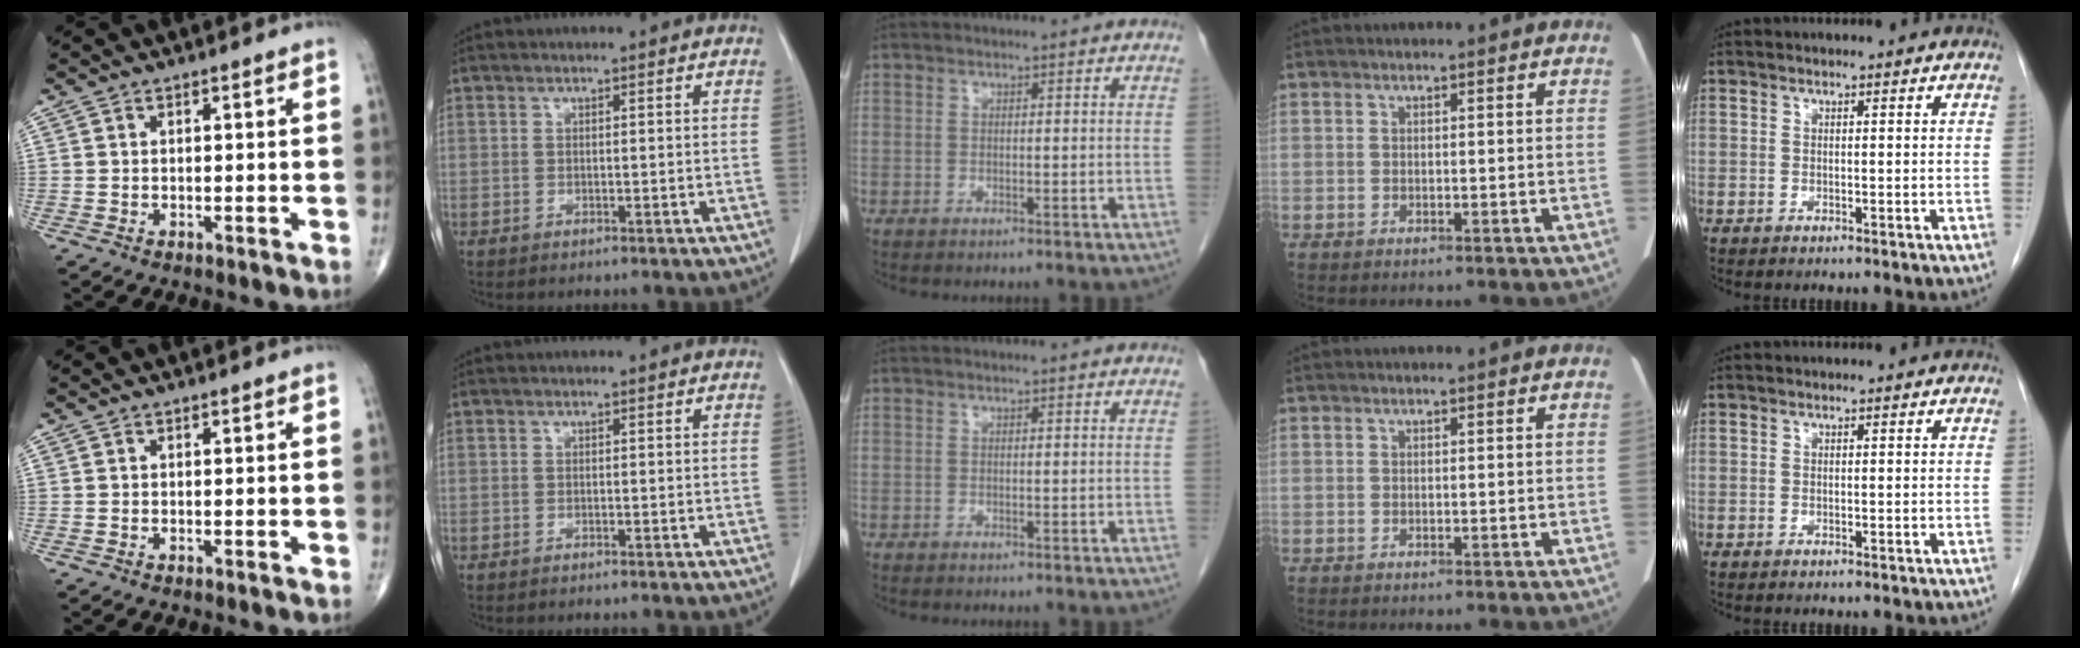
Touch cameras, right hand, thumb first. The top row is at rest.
{}